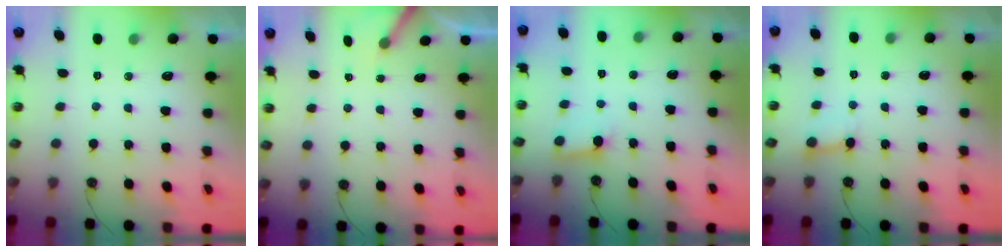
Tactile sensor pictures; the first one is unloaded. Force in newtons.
{"total": 4.3, "press": 4.3, "slide": 0.2}
{"total": 3.0, "press": 3.0, "slide": 0.4}
{"total": 2.4, "press": 2.4, "slide": 0.0}